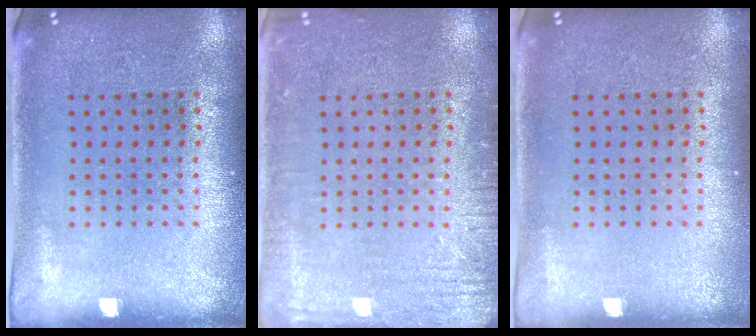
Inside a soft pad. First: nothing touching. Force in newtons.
{"total": 2.8, "press": 2.8, "slide": 0.4}
{"total": 0.0}